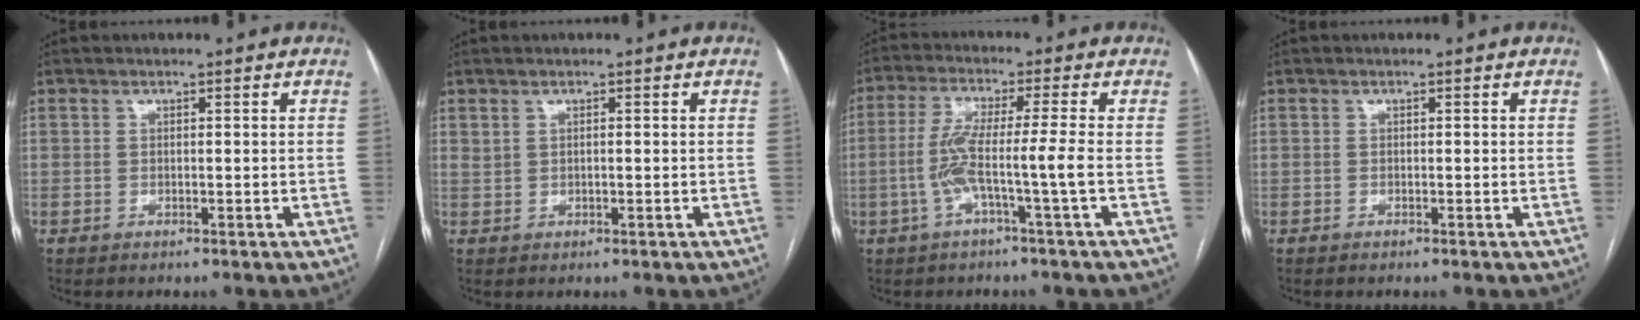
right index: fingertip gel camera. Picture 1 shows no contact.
{"total": 1.0, "force": [0.6, 0.4, 0.7], "torque": [-0.020, 0.005, 0.016]}
{"total": 6.9, "force": [-1.8, -1.0, 6.6], "torque": [-0.137, 0.007, -0.036]}
{"total": 0.0}